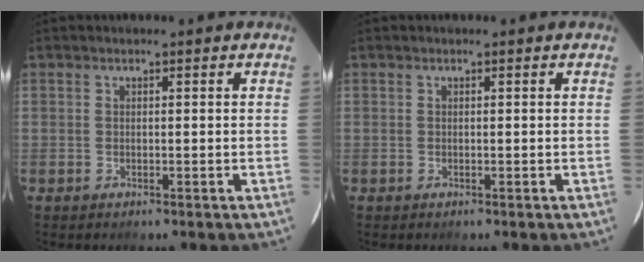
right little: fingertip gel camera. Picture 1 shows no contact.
{"total": 0.0}